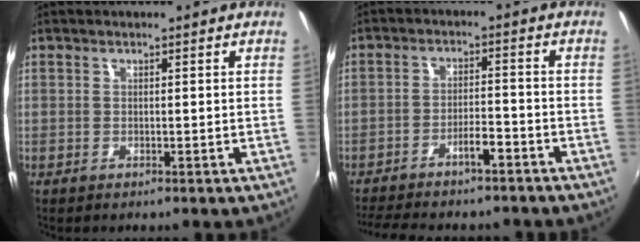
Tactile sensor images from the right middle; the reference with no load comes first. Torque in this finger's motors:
{"motor_torque": [1.08, -1.06, 0.16, 0.08]}